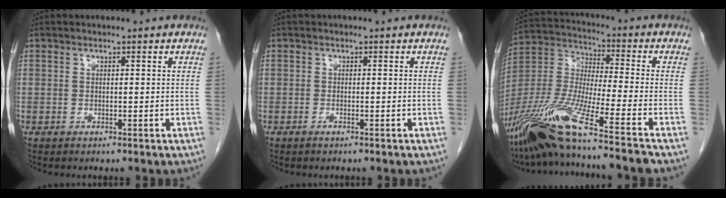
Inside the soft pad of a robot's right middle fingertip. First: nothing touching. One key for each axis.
{"total": 0.6, "fx": -0.5, "fy": 0.0, "fz": 0.4, "tx": -0.010, "ty": 0.000, "tz": -0.009}
{"total": 18.3, "fx": -13.5, "fy": -0.9, "fz": 12.3, "tx": -0.275, "ty": -0.037, "tz": -0.257}